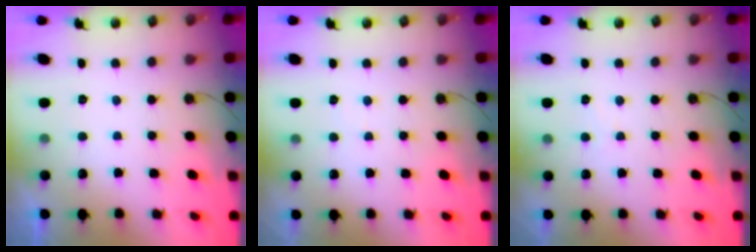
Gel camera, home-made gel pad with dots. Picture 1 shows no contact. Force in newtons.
{"total": 3.2, "press": 3.1, "slide": 0.5}
{"total": 4.7, "press": 4.6, "slide": 0.7}